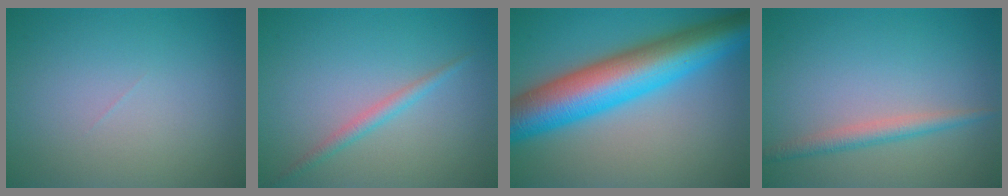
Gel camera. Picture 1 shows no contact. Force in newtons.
{"total": 1.5, "press": 1.5, "slide": 0.1}
{"total": 11.6, "press": 11.6, "slide": 0.1}
{"total": 2.1, "press": 2.1, "slide": 0.0}